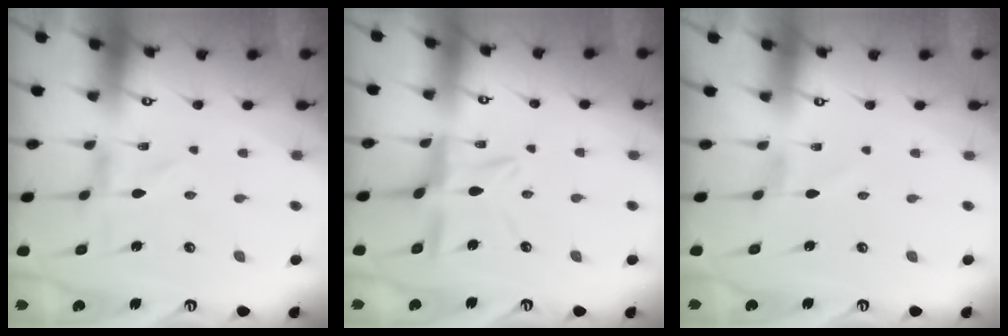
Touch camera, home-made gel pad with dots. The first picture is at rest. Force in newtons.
{"total": 10.4, "press": 10.3, "slide": 0.9}
{"total": 0.7, "press": 0.7, "slide": 0.2}